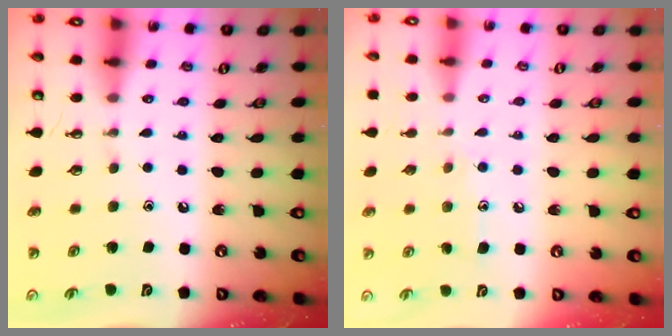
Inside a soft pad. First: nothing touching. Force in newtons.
{"total": 6.1, "press": 6.1, "slide": 0.0}